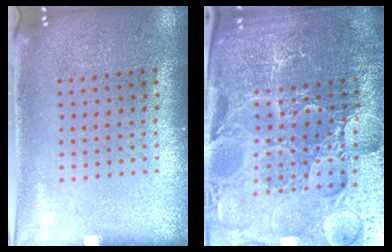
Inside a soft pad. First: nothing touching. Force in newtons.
{"total": 6.2, "press": 5.6, "slide": 2.7}